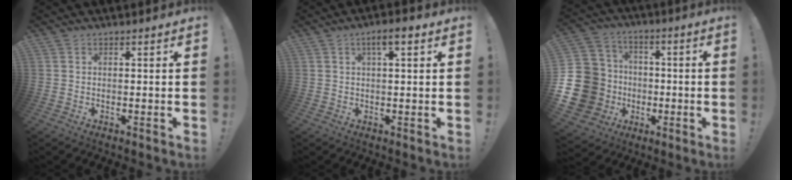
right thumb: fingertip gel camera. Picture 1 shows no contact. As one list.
[{"total": 4.4, "force": [1.8, 1.0, 4.0], "torque": [-0.056, -0.003, 0.024]}, {"total": 19.5, "force": [-4.3, 17.2, 7.9], "torque": [-0.163, 0.037, -0.034]}]